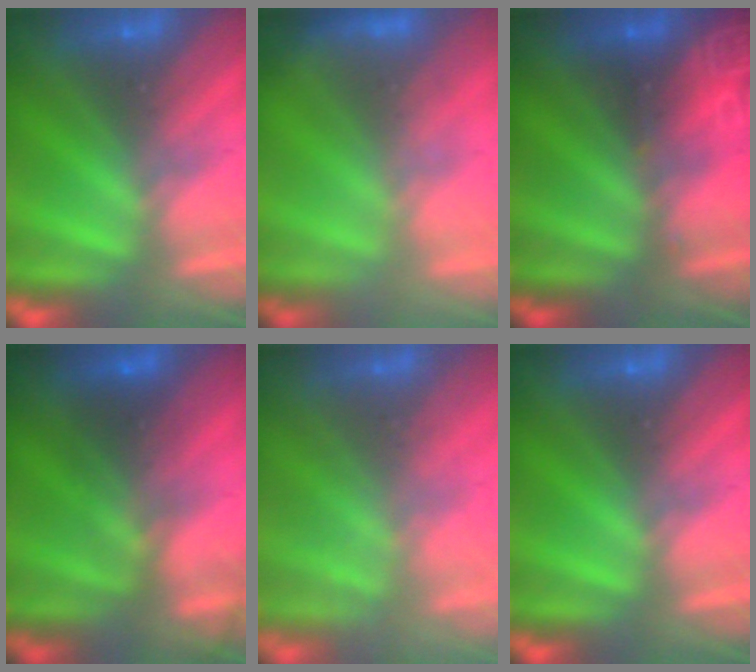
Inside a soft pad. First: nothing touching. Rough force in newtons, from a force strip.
{"total": 2.7}
{"total": 2.9}
{"total": 7.9}
{"total": 2.1}
{"total": 0.0}